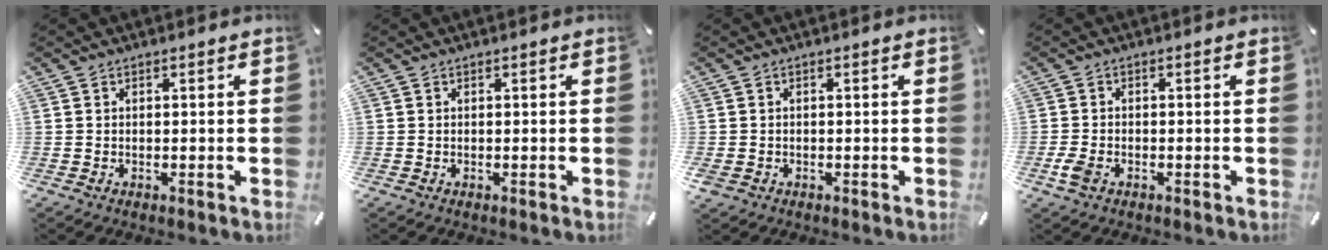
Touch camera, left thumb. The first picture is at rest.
{"total": 0.0}
{"total": 1.2, "force": [-0.6, 1.0, 0.4], "torque": [-0.005, 0.003, -0.013]}
{"total": 3.5, "force": [-1.5, 2.1, 2.4], "torque": [-0.066, -0.004, -0.032]}